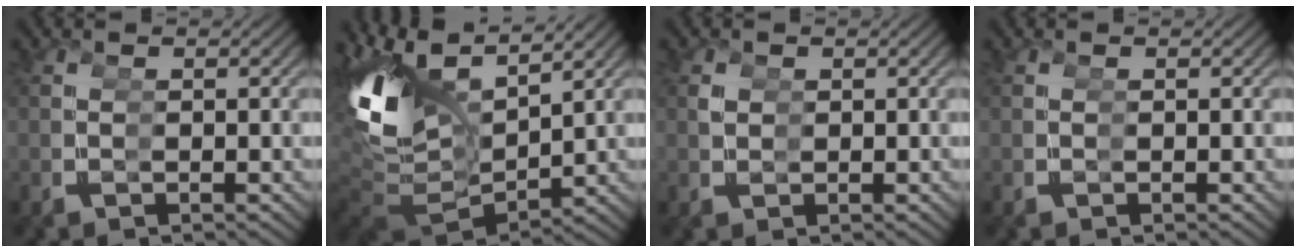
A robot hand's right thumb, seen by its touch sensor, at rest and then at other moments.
{"total": 12.1, "force": [2.8, 7.2, 9.4], "torque": [-0.202, -0.010, 0.055]}
{"total": 1.1, "force": [0.5, 0.9, -0.2], "torque": [0.009, -0.006, 0.013]}
{"total": 0.0}